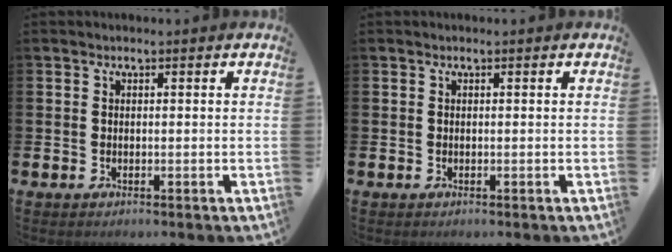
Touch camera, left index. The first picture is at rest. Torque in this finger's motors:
{"motor_torque": [0.00, 0.00, 0.00, 0.01]}